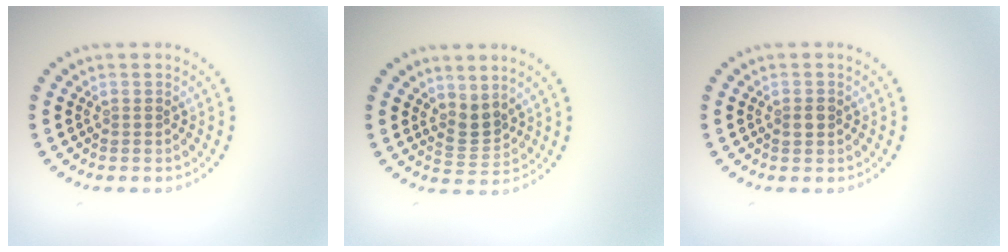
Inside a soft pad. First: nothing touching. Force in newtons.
{"total": 2.3, "press": 1.6, "slide": 1.6}
{"total": 1.3, "press": 1.3, "slide": 0.0}